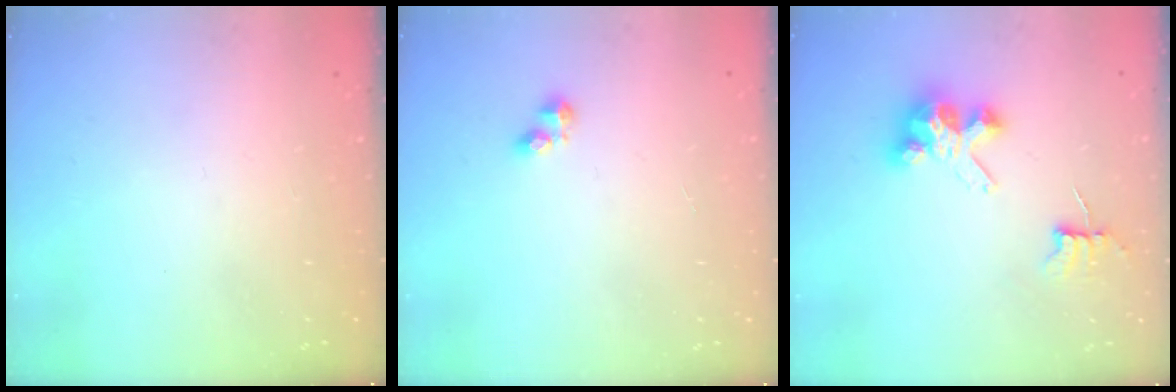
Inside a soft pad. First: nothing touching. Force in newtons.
{"total": 3.4, "press": 3.4, "slide": 0.5}
{"total": 6.8, "press": 6.8, "slide": 0.5}